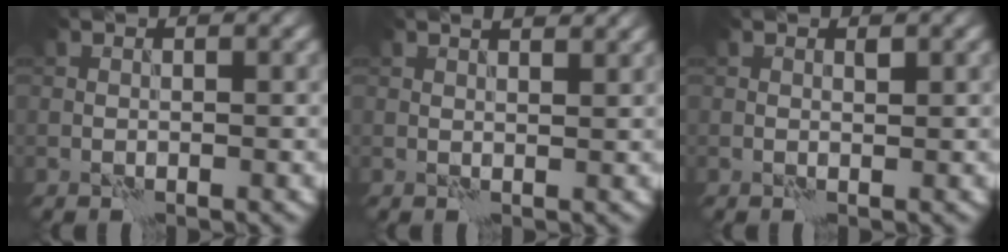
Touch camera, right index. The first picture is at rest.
{"total": 2.2, "force": [1.7, 0.6, 1.3], "torque": [-0.011, -0.001, 0.014]}
{"total": 0.5, "force": [0.3, 0.2, 0.4], "torque": [-0.003, -0.001, 0.004]}